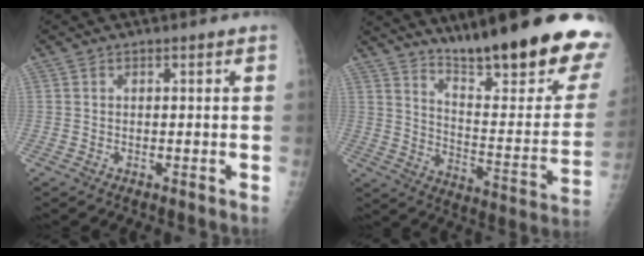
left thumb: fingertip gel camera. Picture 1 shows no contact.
{"total": 26.1, "force": [18.1, 4.6, 18.2], "torque": [-0.238, -0.104, 0.269]}